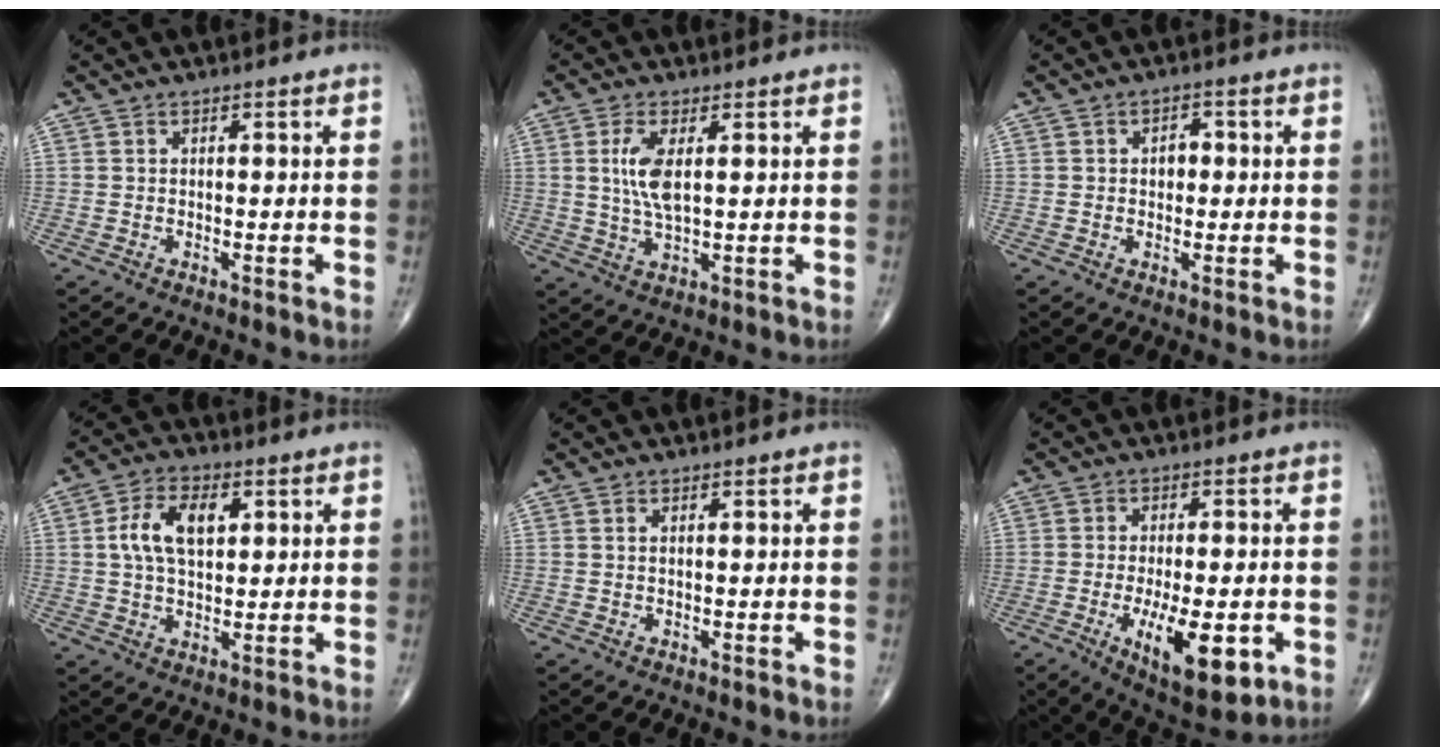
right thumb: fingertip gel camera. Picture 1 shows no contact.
{"total": 6.3, "force": [1.4, 2.2, 5.7], "torque": [-0.128, -0.008, 0.031]}
{"total": 2.8, "force": [0.2, 2.1, 1.9], "torque": [-0.013, 0.008, -0.001]}
{"total": 9.4, "force": [2.3, 5.3, 7.4], "torque": [-0.127, 0.003, 0.041]}
{"total": 0.5, "force": [0.2, 0.2, 0.5], "torque": [-0.014, 0.004, 0.005]}
{"total": 13.1, "force": [-4.1, 5.0, 11.4], "torque": [-0.167, -0.012, -0.052]}